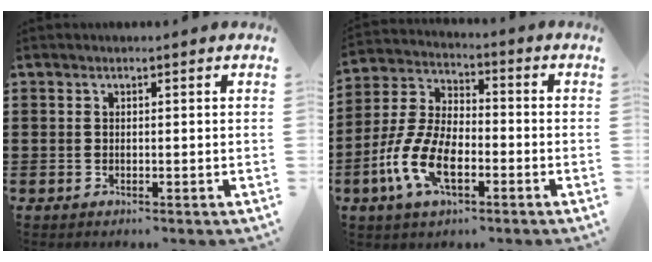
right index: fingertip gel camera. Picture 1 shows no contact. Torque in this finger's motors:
{"motor_torque": [2.14, 0.00, 1.05, 0.21]}